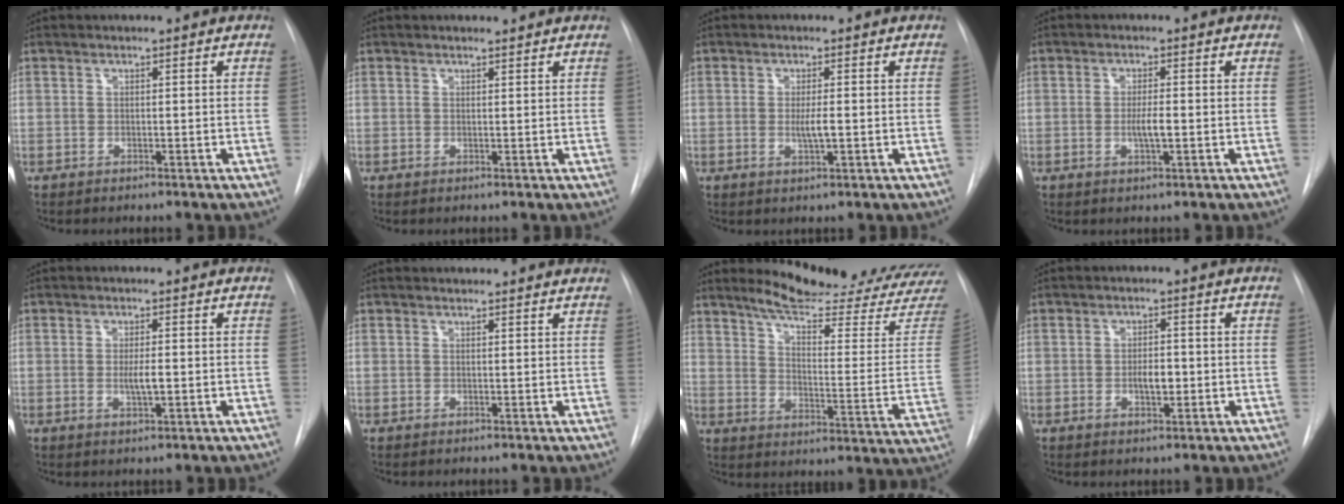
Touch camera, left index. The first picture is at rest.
{"total": 0.8, "force": [0.8, 0.1, 0.0], "torque": [-0.008, -0.002, 0.013]}
{"total": 2.5, "force": [-0.4, 0.2, 2.5], "torque": [-0.047, -0.007, -0.007]}
{"total": 2.8, "force": [-0.7, 0.4, 2.7], "torque": [-0.051, -0.004, -0.011]}
{"total": 2.6, "force": [-0.5, 0.4, 2.6], "torque": [-0.048, -0.005, -0.007]}
{"total": 4.1, "force": [4.0, 0.9, 0.5], "torque": [-0.005, 0.011, 0.036]}
{"total": 22.0, "force": [20.5, 0.6, 7.9], "torque": [-0.111, -0.114, 0.259]}
{"total": 3.0, "force": [-0.7, 1.3, 2.7], "torque": [-0.043, 0.000, -0.008]}